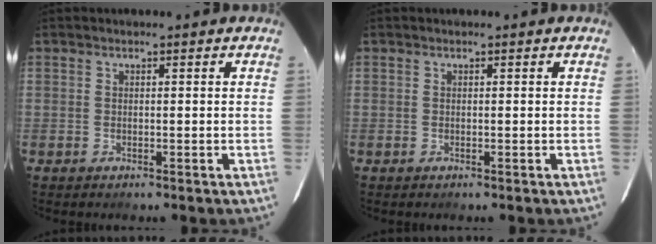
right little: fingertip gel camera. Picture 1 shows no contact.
{"total": 0.0}